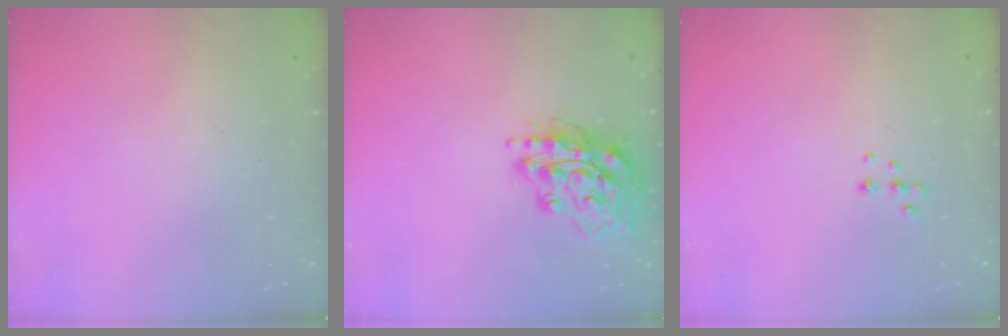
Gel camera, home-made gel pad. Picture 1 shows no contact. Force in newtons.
{"total": 16.9, "press": 16.7, "slide": 2.3}
{"total": 5.3, "press": 5.3, "slide": 0.6}